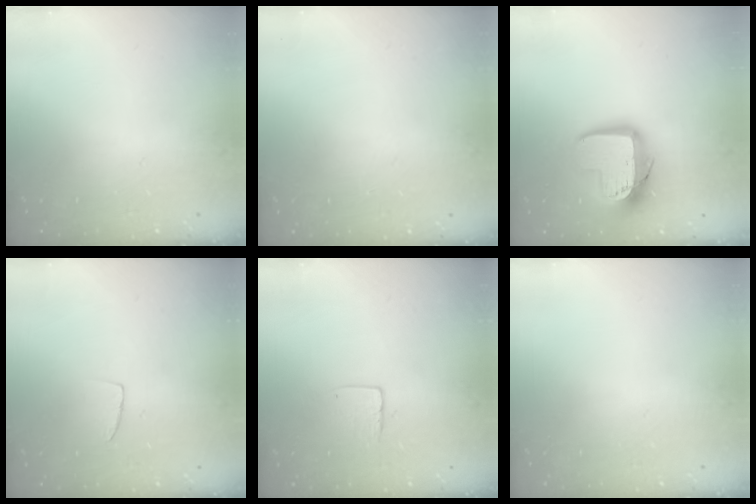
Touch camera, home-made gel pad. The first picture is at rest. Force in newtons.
{"total": 0.0}
{"total": 13.9, "press": 13.9, "slide": 1.0}
{"total": 4.3, "press": 4.3, "slide": 0.3}
{"total": 4.3, "press": 4.3, "slide": 0.4}
{"total": 0.0}